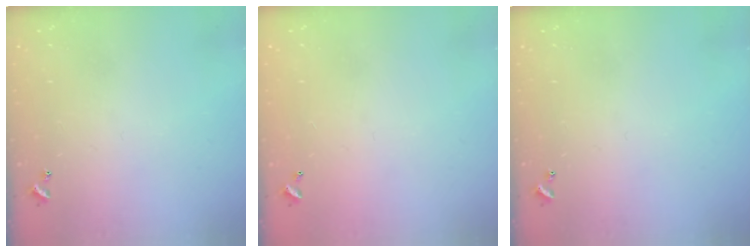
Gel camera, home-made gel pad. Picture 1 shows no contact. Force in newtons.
{"total": 2.9, "press": 2.9, "slide": 0.1}
{"total": 0.0}